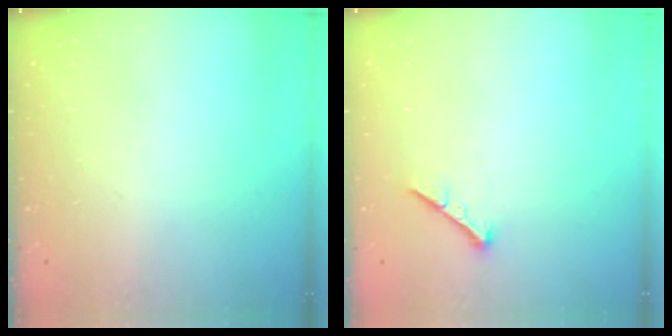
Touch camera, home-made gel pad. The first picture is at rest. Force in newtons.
{"total": 0.0}